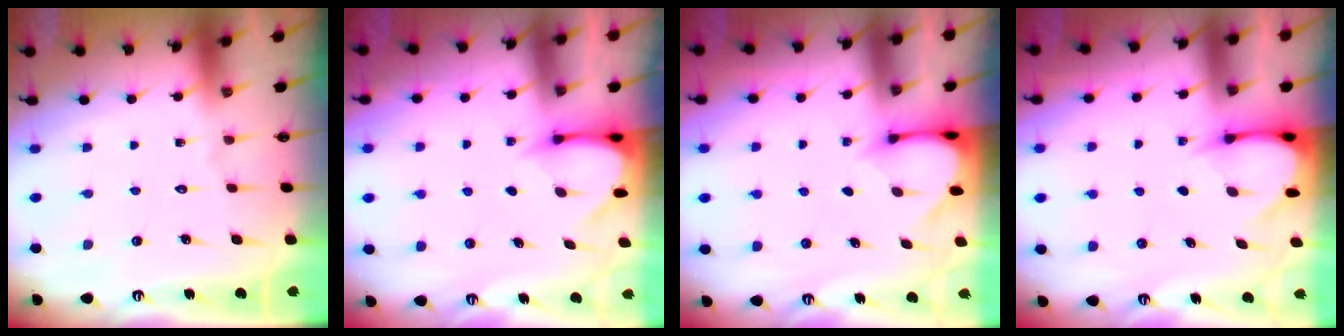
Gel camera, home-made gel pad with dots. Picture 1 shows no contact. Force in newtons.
{"total": 3.8, "press": 3.7, "slide": 0.3}
{"total": 3.3, "press": 3.3, "slide": 0.3}
{"total": 3.6, "press": 3.6, "slide": 0.3}